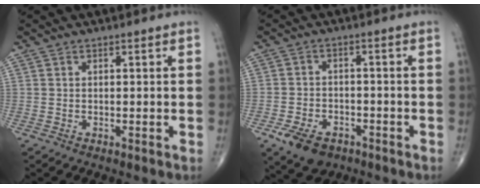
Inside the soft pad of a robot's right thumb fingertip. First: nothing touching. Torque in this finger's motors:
{"motor_torque": [1.05, 0.27, 0.03, -0.70, 0.16]}